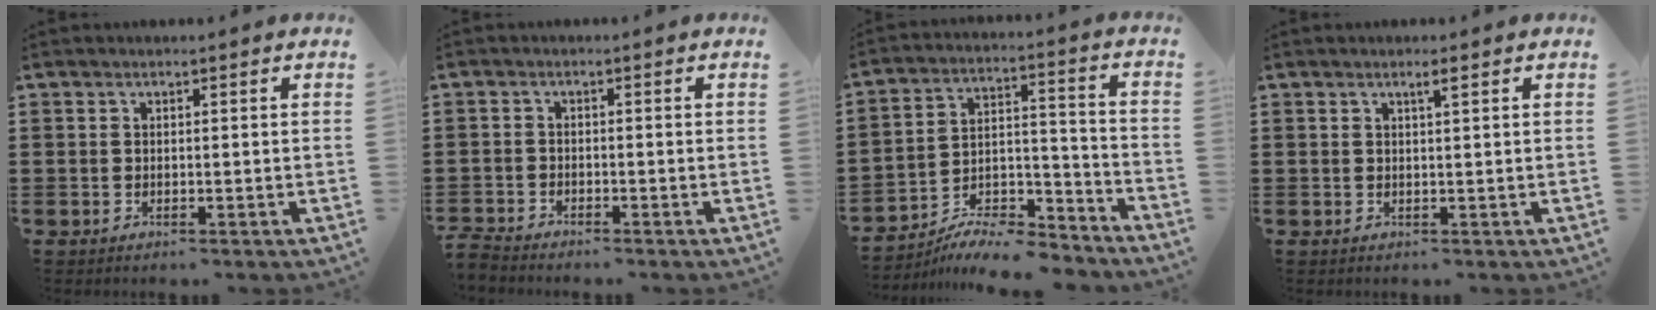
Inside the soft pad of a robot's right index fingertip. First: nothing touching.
{"total": 2.0, "force": [-1.9, 0.2, -0.1], "torque": [-0.004, 0.002, -0.042]}
{"total": 9.3, "force": [-8.6, 1.7, 3.1], "torque": [-0.043, 0.025, -0.165]}
{"total": 1.4, "force": [0.7, 0.1, 1.2], "torque": [-0.023, 0.001, 0.012]}